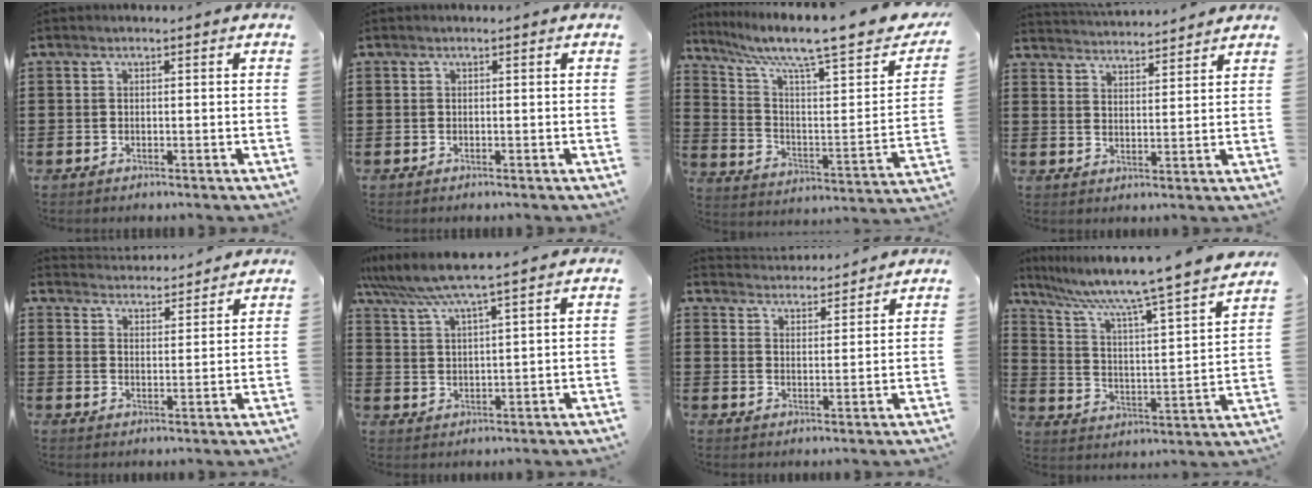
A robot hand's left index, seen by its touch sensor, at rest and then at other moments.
{"total": 0.0}
{"total": 10.2, "force": [8.1, 0.9, 6.0], "torque": [-0.125, -0.061, 0.126]}
{"total": 3.7, "force": [3.6, -0.2, -0.2], "torque": [-0.008, -0.020, 0.065]}
{"total": 3.8, "force": [3.8, 0.0, -0.2], "torque": [-0.012, -0.022, 0.067]}
{"total": 5.8, "force": [5.1, -0.3, 2.6], "torque": [-0.070, -0.022, 0.088]}
{"total": 3.8, "force": [3.8, -0.1, -0.3], "torque": [-0.009, -0.020, 0.067]}
{"total": 8.6, "force": [7.2, -0.5, 4.6], "torque": [-0.120, -0.060, 0.110]}